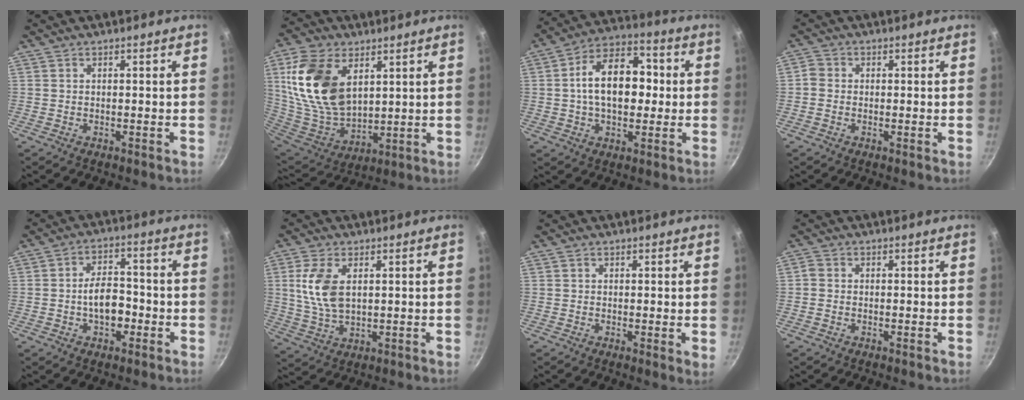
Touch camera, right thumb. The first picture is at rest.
{"total": 19.5, "force": [6.7, 12.1, 13.8], "torque": [-0.250, -0.033, 0.141]}
{"total": 15.2, "force": [0.8, 9.6, 11.7], "torque": [-0.150, 0.031, -0.002]}
{"total": 2.3, "force": [-0.5, 2.0, 1.0], "torque": [-0.014, 0.011, -0.018]}
{"total": 7.8, "force": [-2.0, 4.8, 5.8], "torque": [-0.069, 0.023, -0.035]}
{"total": 9.2, "force": [2.1, 5.2, 7.3], "torque": [-0.145, -0.011, 0.045]}
{"total": 2.0, "force": [0.6, 0.7, 1.8], "torque": [-0.021, -0.008, 0.005]}
{"total": 1.5, "force": [-0.3, 1.3, 0.7], "torque": [-0.015, 0.006, -0.013]}